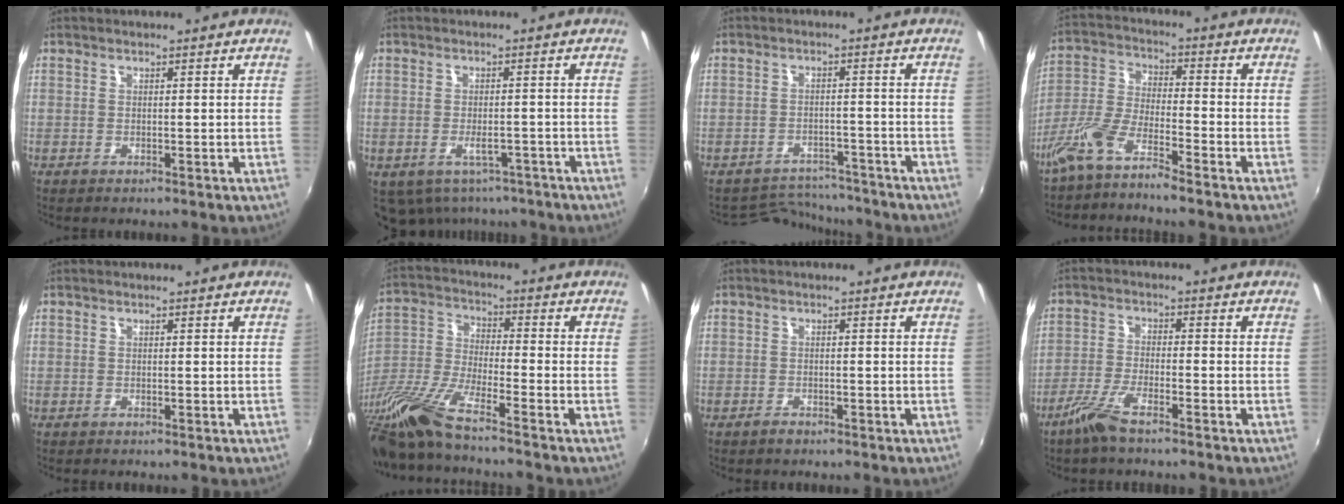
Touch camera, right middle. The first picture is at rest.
{"total": 7.7, "force": [-5.1, 4.7, 3.5], "torque": [-0.070, -0.010, -0.059]}
{"total": 7.9, "force": [-7.6, 2.3, 0.2], "torque": [-0.018, 0.013, -0.109]}
{"total": 7.1, "force": [-5.4, 0.8, 4.5], "torque": [-0.105, 0.004, -0.110]}
{"total": 0.0}
{"total": 13.5, "force": [-10.8, 0.6, 8.1], "torque": [-0.176, -0.027, -0.220]}
{"total": 1.3, "force": [-1.1, 0.7, 0.4], "torque": [-0.010, 0.000, -0.018]}
{"total": 6.1, "force": [-4.5, 1.0, 4.0], "torque": [-0.096, -0.007, -0.090]}